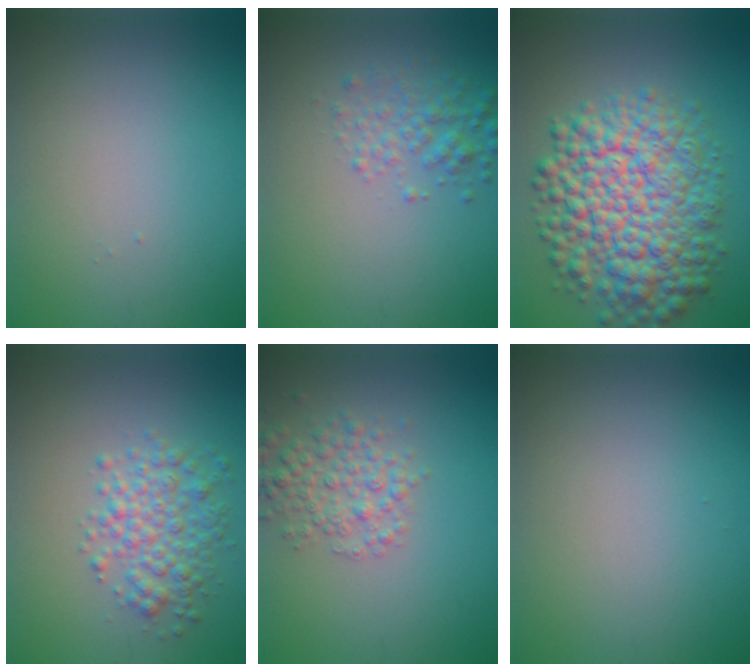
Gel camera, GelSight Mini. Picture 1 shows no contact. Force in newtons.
{"total": 2.4, "press": 2.4, "slide": 0.1}
{"total": 10.8, "press": 10.8, "slide": 0.3}
{"total": 3.7, "press": 3.7, "slide": 0.0}
{"total": 3.4, "press": 3.4, "slide": 0.1}
{"total": 0.0}